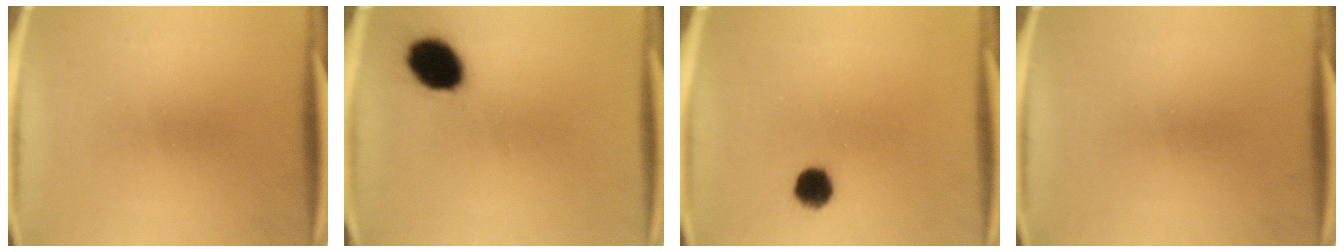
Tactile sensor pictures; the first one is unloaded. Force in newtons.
{"total": 11.7}
{"total": 5.1}
{"total": 0.0}